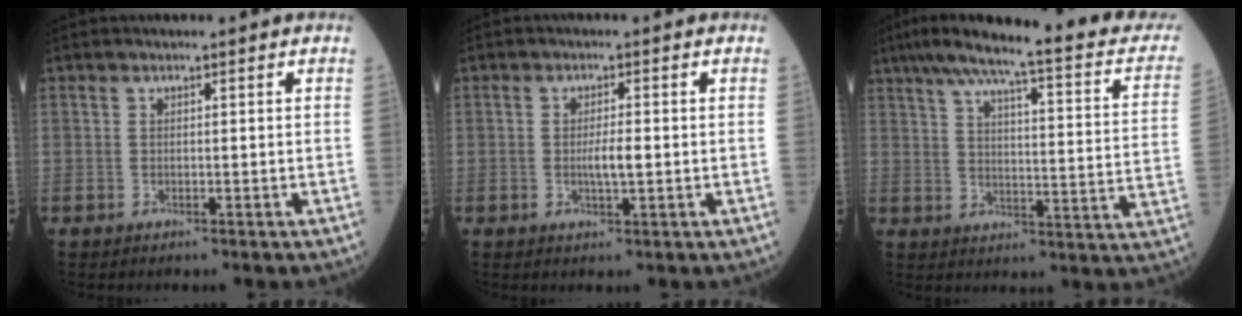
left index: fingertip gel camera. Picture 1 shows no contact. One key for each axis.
{"total": 2.7, "fx": -0.3, "fy": 0.4, "fz": 2.7, "tx": -0.051, "ty": -0.002, "tz": -0.003}
{"total": 24.2, "fx": 20.1, "fy": 2.6, "fz": 13.2, "tx": -0.191, "ty": -0.011, "tz": 0.248}